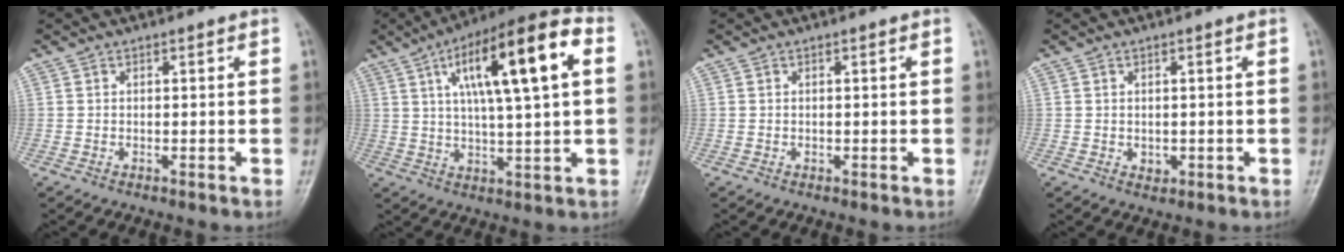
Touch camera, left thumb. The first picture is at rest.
{"total": 18.6, "force": [5.5, 4.6, 17.2], "torque": [-0.275, 0.017, 0.083]}
{"total": 0.7, "force": [0.0, 0.3, 0.6], "torque": [-0.012, 0.005, 0.000]}
{"total": 2.1, "force": [-0.3, 1.5, 1.4], "torque": [-0.014, 0.005, 0.000]}